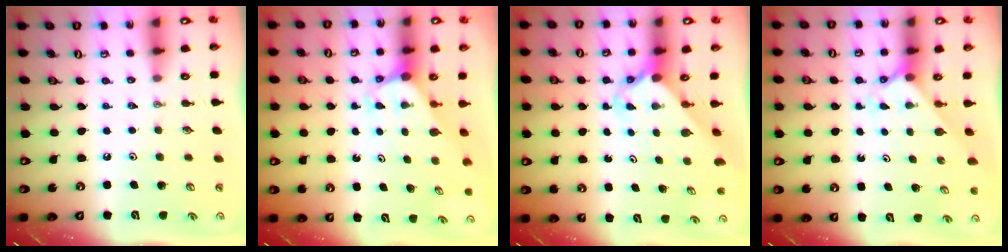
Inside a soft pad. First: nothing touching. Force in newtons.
{"total": 2.9, "press": 2.9, "slide": 0.2}
{"total": 2.3, "press": 2.3, "slide": 0.2}
{"total": 2.1, "press": 2.1, "slide": 0.2}